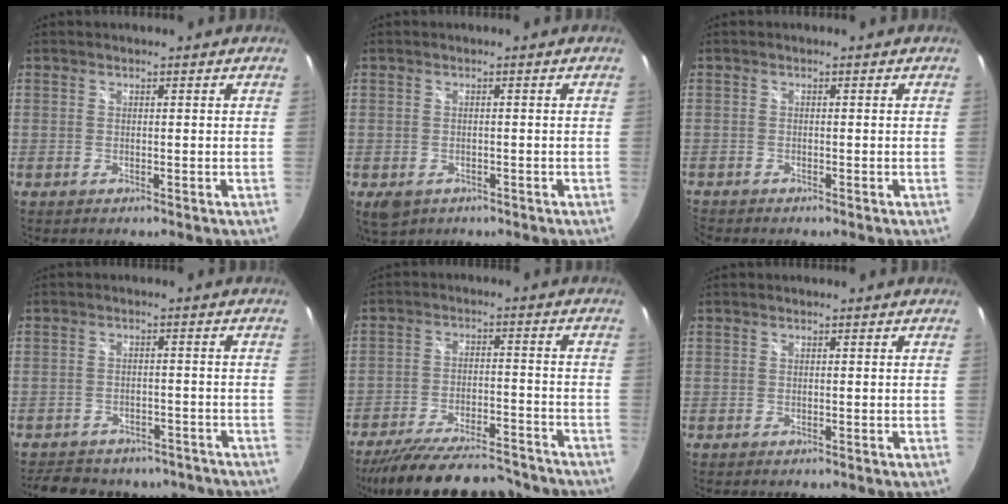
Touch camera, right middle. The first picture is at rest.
{"total": 4.9, "force": [-2.5, 3.4, 2.5], "torque": [-0.051, -0.018, -0.031]}
{"total": 1.5, "force": [-1.5, 0.3, 0.0], "torque": [-0.005, -0.009, -0.031]}
{"total": 15.6, "force": [-12.8, 7.0, 5.6], "torque": [-0.120, 0.013, -0.155]}
{"total": 22.1, "force": [-19.4, 4.9, 9.5], "torque": [-0.181, -0.021, -0.273]}
{"total": 0.0}